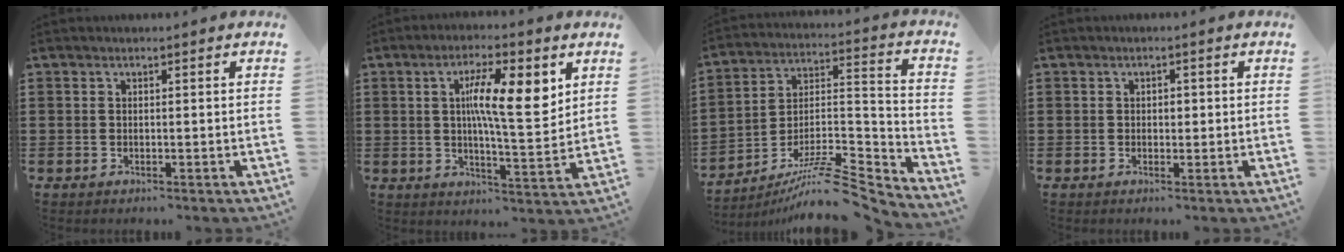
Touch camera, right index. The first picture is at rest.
{"total": 10.5, "force": [3.6, 2.4, 9.6], "torque": [-0.166, -0.010, 0.052]}
{"total": 9.5, "force": [-7.4, 1.9, 5.6], "torque": [-0.093, 0.007, -0.145]}
{"total": 0.9, "force": [0.1, 0.5, 0.7], "torque": [-0.015, 0.003, 0.001]}